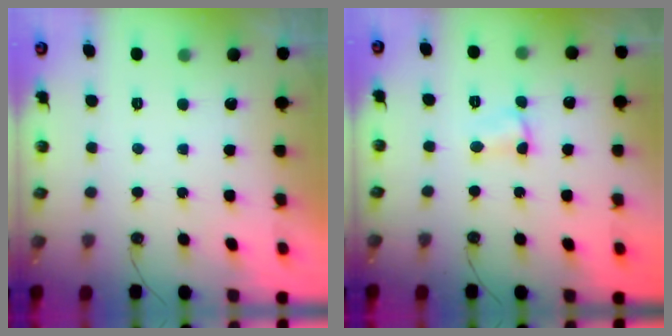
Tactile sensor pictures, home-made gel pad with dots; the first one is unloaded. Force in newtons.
{"total": 2.9, "press": 2.9, "slide": 0.4}